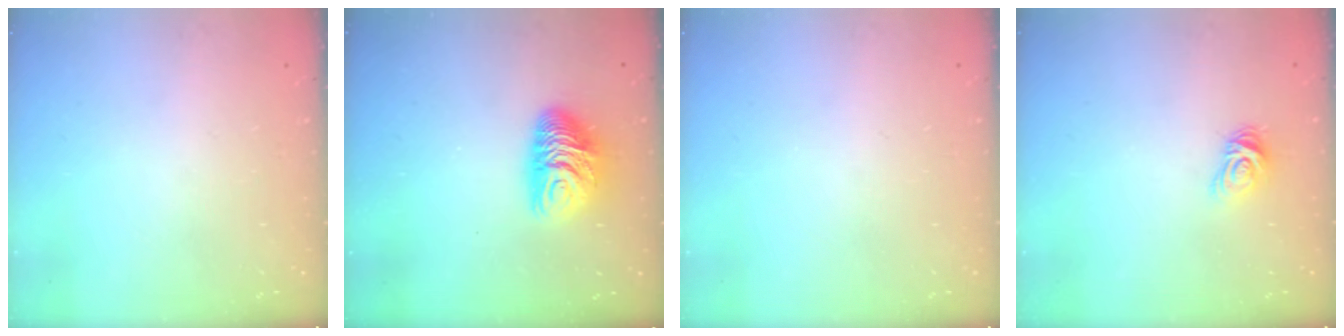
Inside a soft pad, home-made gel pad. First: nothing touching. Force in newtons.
{"total": 11.0, "press": 10.9, "slide": 0.8}
{"total": 0.0}
{"total": 6.9, "press": 6.9, "slide": 0.5}